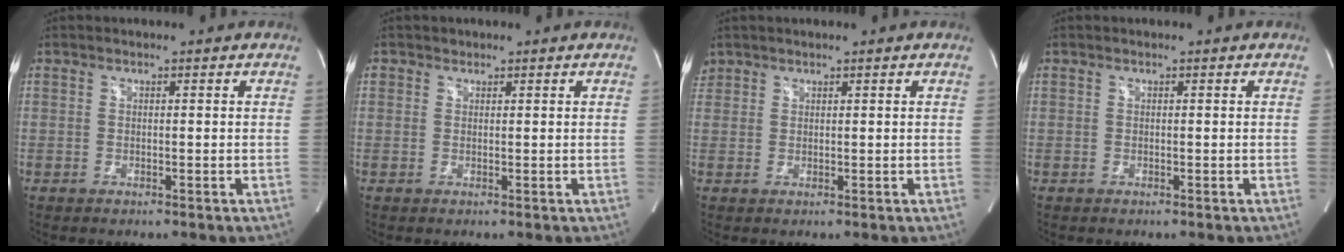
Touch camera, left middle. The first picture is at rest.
{"total": 0.8, "force": [0.5, 0.6, 0.0], "torque": [0.005, -0.003, 0.008]}
{"total": 2.0, "force": [1.5, 1.3, 0.1], "torque": [-0.002, 0.014, 0.030]}
{"total": 0.0}